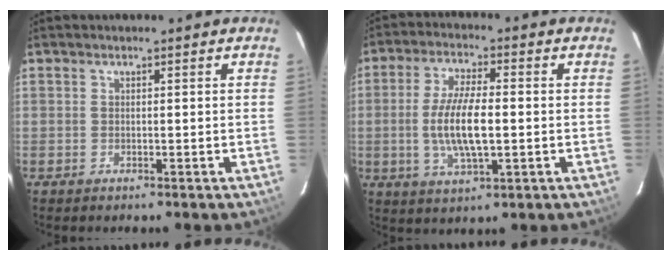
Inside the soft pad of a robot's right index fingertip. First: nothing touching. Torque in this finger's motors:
{"motor_torque": [1.14, 0.39, 0.79, 0.18]}